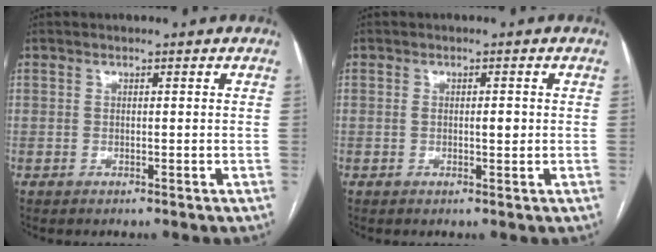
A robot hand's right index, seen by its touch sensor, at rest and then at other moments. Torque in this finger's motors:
{"motor_torque": [0.61, 0.09, 0.11, 0.02]}